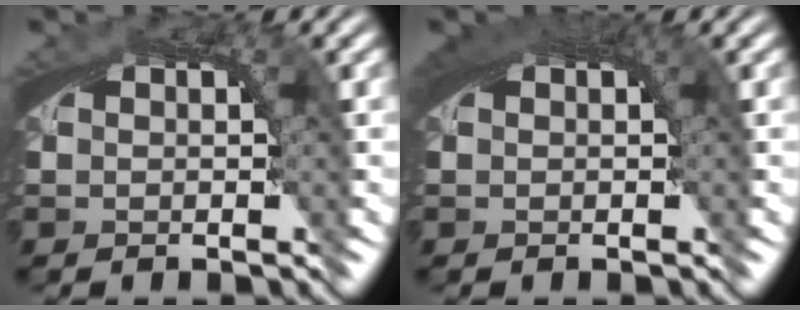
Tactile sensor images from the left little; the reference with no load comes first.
{"total": 2.0, "force": [0.9, 0.3, 1.8], "torque": [-0.023, 0.007, 0.014]}